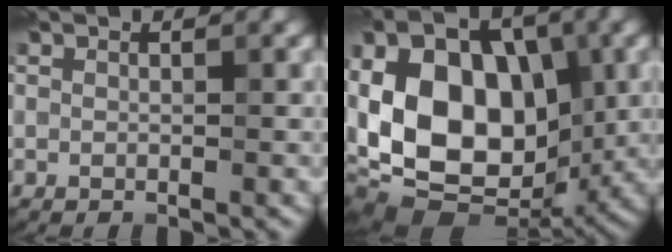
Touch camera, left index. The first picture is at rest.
{"total": 14.7, "force": [-0.9, 9.7, 11.1], "torque": [-0.195, 0.016, -0.029]}